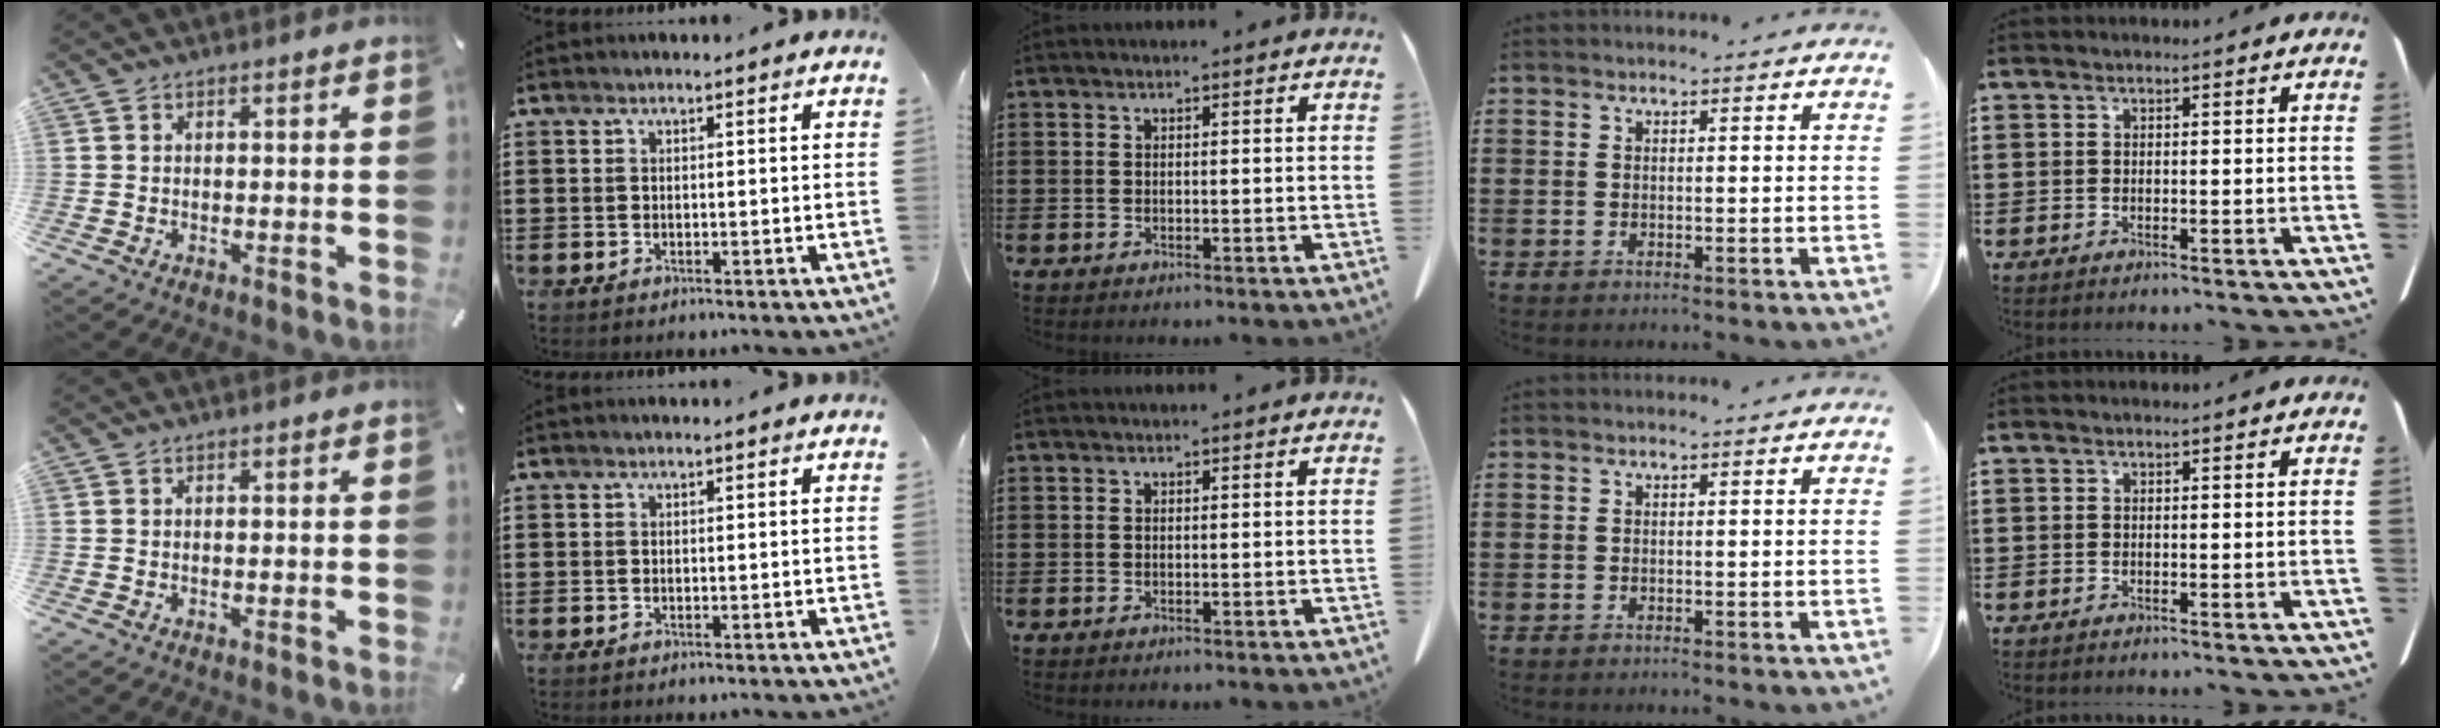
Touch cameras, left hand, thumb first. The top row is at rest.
{}